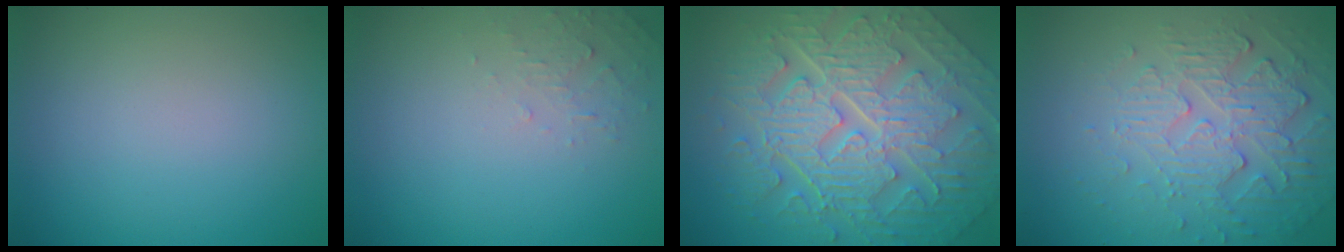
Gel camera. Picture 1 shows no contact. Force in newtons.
{"total": 1.4, "press": 1.4, "slide": 0.2}
{"total": 10.8, "press": 7.3, "slide": 7.9}
{"total": 6.0, "press": 3.6, "slide": 4.7}